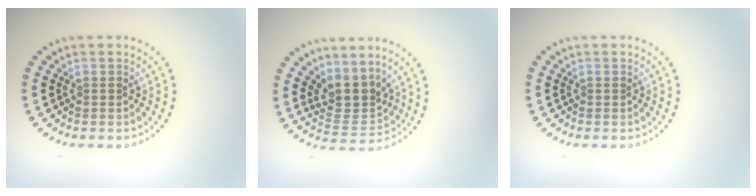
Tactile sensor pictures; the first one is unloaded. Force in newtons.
{"total": 3.4, "press": 2.5, "slide": 2.3}
{"total": 0.0}